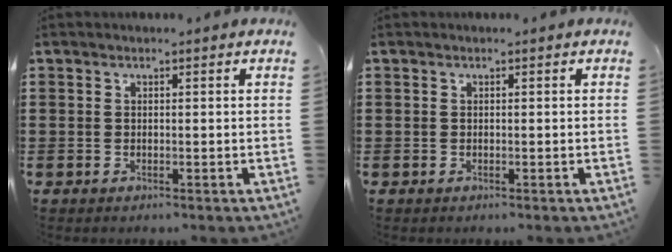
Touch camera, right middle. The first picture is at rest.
{"total": 0.0}